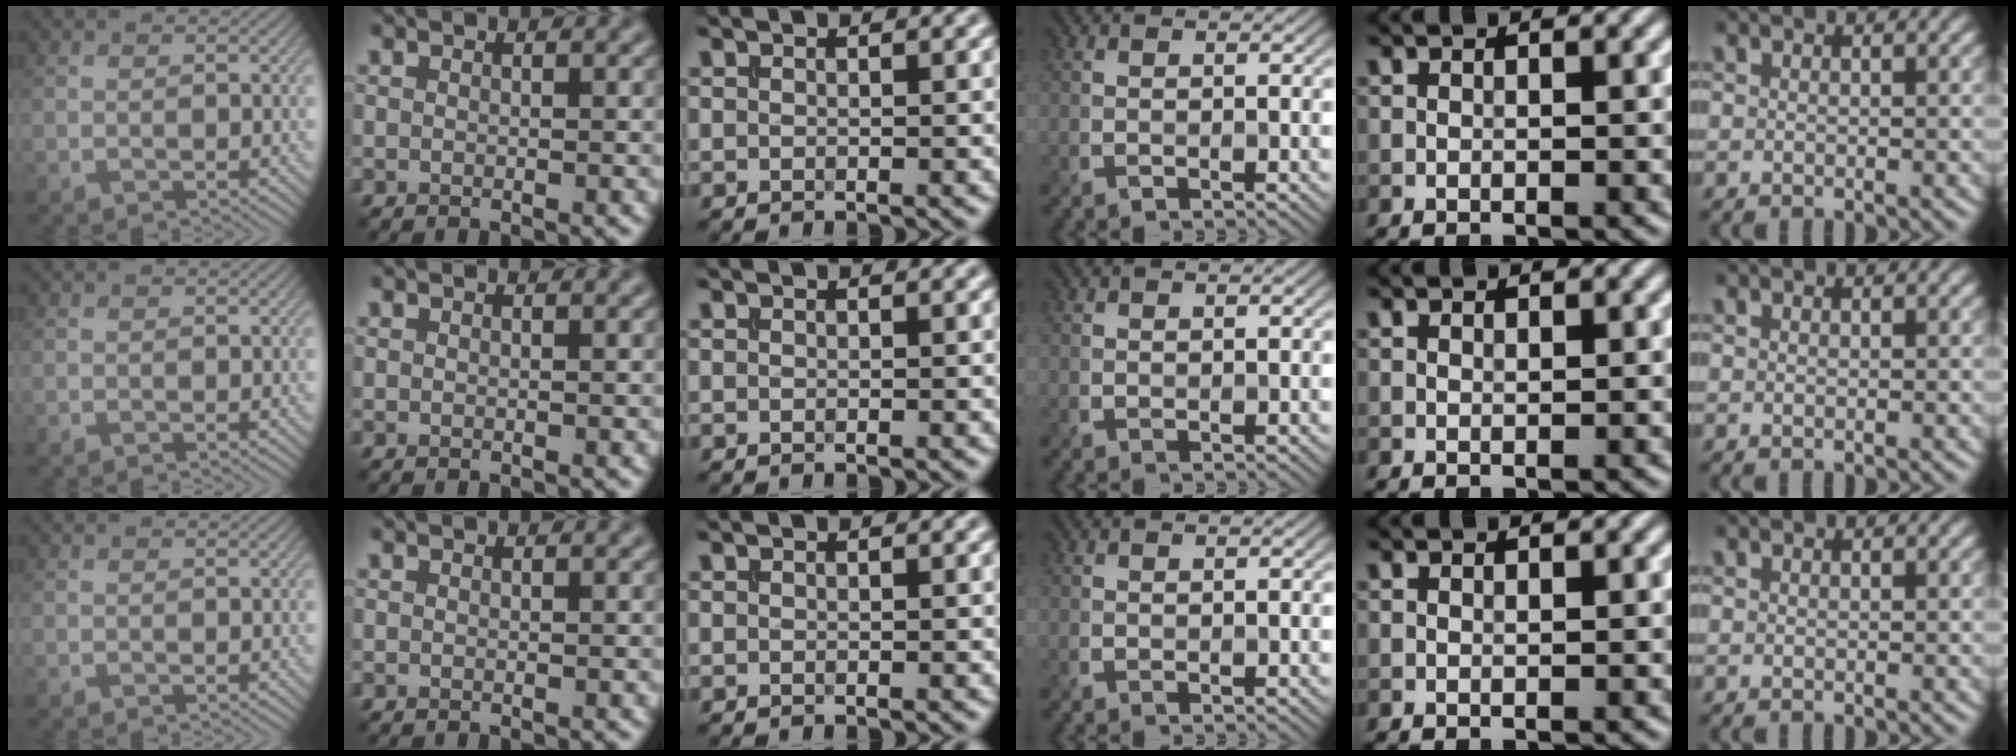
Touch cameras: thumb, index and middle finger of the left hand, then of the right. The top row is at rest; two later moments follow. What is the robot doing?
{"motion": "extract", "object": "file holder"}